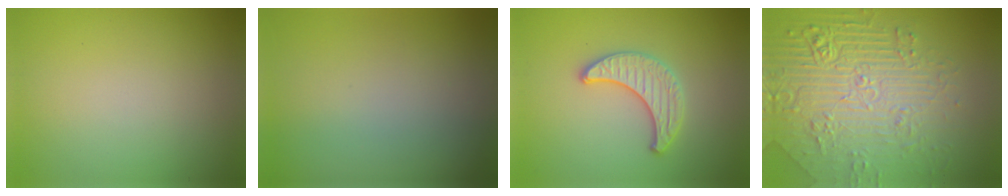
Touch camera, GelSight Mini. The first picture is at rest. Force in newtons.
{"total": 0.0}
{"total": 3.0, "press": 3.0, "slide": 0.5}
{"total": 8.2, "press": 6.2, "slide": 5.4}